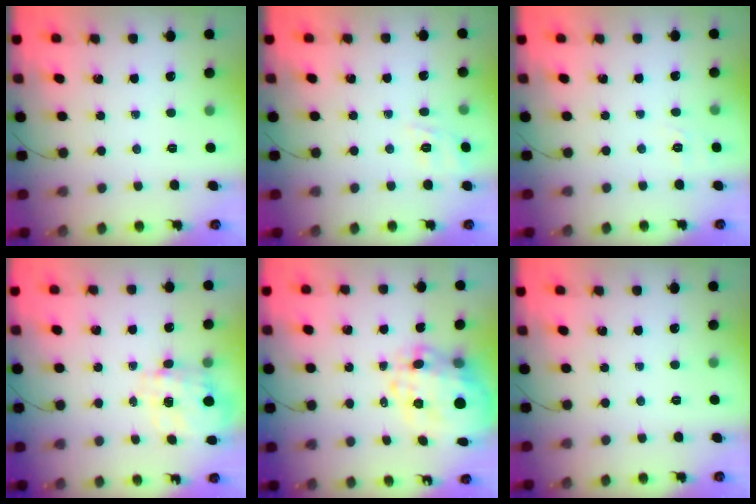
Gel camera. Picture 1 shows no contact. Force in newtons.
{"total": 2.4, "press": 1.4, "slide": 2.0}
{"total": 4.3, "press": 4.1, "slide": 1.5}
{"total": 3.5, "press": 3.4, "slide": 1.0}
{"total": 14.2, "press": 13.8, "slide": 3.4}
{"total": 0.0}